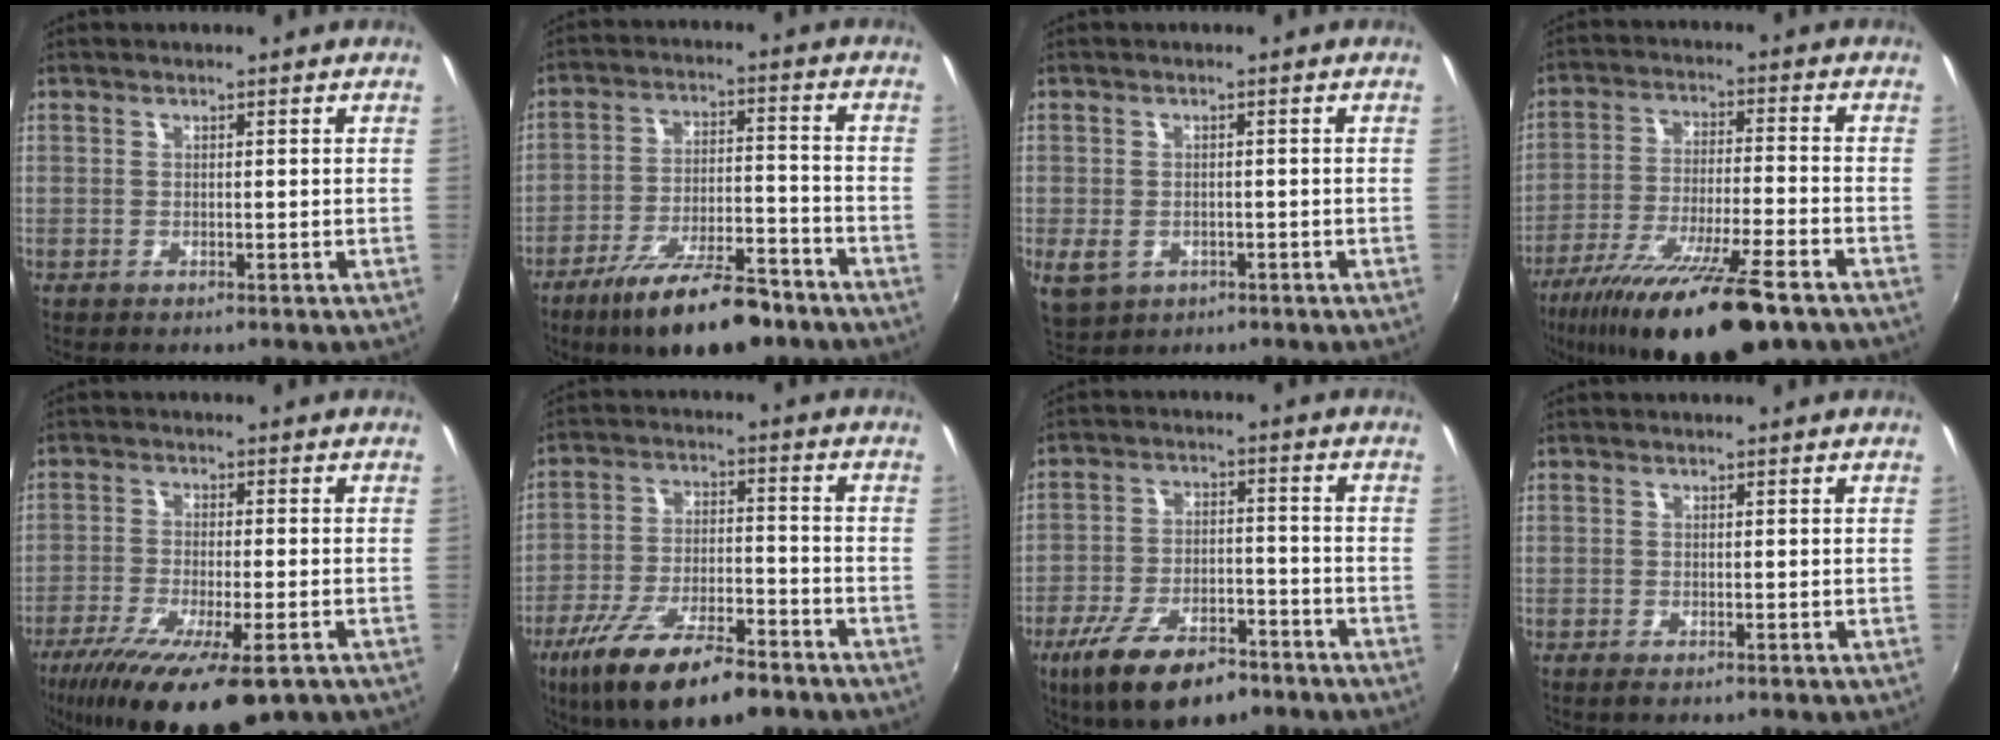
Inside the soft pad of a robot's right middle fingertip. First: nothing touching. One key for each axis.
{"total": 16.2, "fx": -11.8, "fy": 4.7, "fz": 10.0, "tx": -0.183, "ty": -0.015, "tz": -0.182}
{"total": 4.5, "fx": -1.8, "fy": 3.4, "fz": 2.2, "tx": -0.050, "ty": -0.009, "tz": -0.024}
{"total": 20.5, "fx": -14.8, "fy": 3.1, "fz": 13.8, "tx": -0.259, "ty": -0.046, "tz": -0.245}
{"total": 17.7, "fx": -11.4, "fy": 4.5, "fz": 12.8, "tx": -0.246, "ty": -0.066, "tz": -0.183}
{"total": 17.2, "fx": -11.5, "fy": 5.4, "fz": 11.6, "tx": -0.228, "ty": -0.037, "tz": -0.191}
{"total": 14.6, "fx": -9.5, "fy": 5.8, "fz": 9.4, "tx": -0.195, "ty": -0.023, "tz": -0.158}
{"total": 0.0}